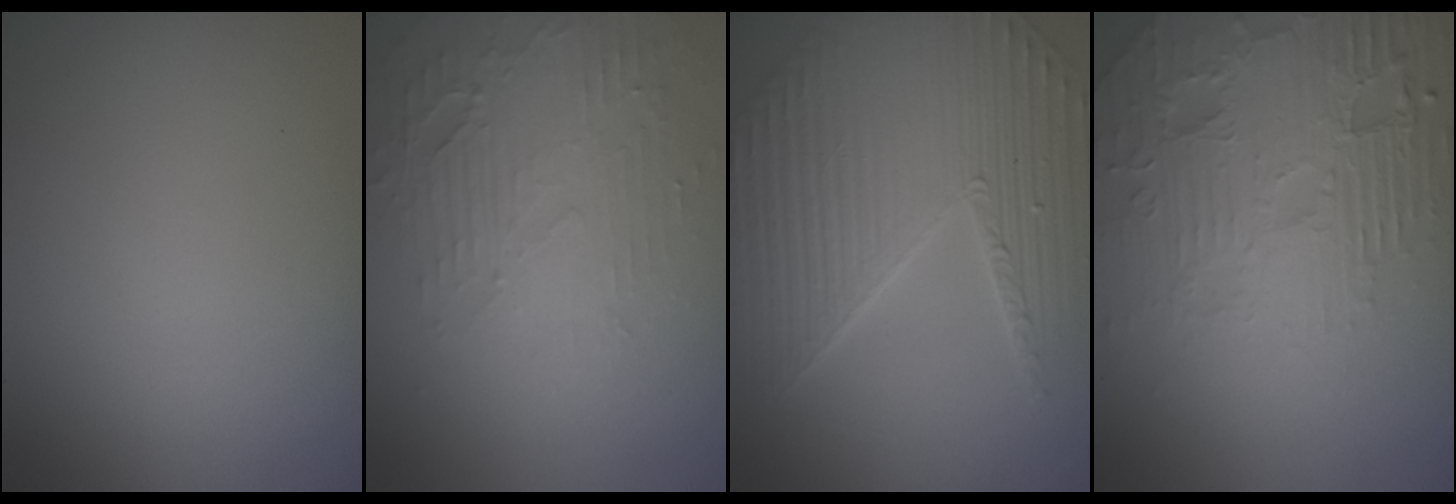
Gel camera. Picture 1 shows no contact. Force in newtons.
{"total": 3.9, "press": 3.3, "slide": 2.1}
{"total": 10.1, "press": 7.3, "slide": 6.9}
{"total": 8.3, "press": 6.1, "slide": 5.7}